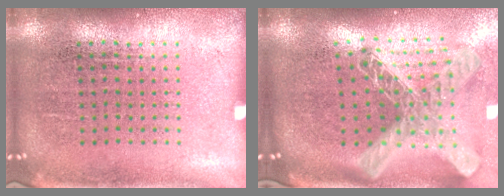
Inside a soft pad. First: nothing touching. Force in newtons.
{"total": 2.9, "press": 2.1, "slide": 2.1}